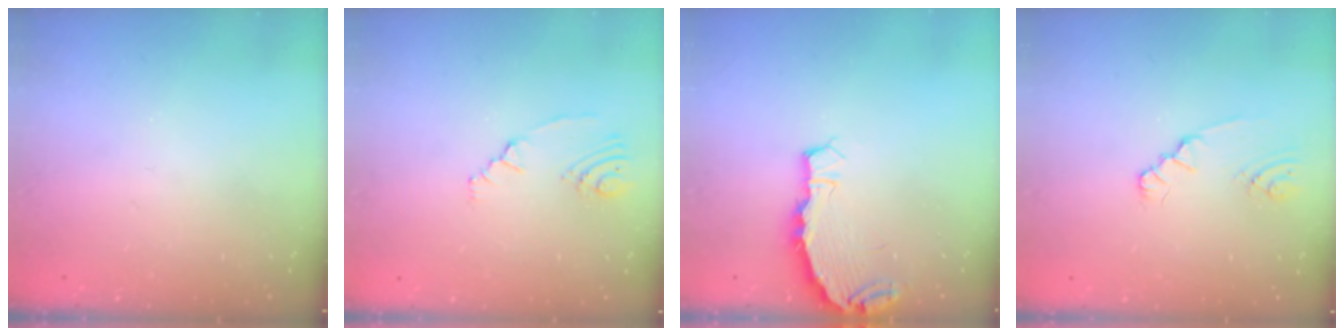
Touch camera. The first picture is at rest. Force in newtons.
{"total": 2.9, "press": 2.1, "slide": 2.0}
{"total": 4.0, "press": 4.0, "slide": 0.2}
{"total": 1.8, "press": 1.8, "slide": 0.2}